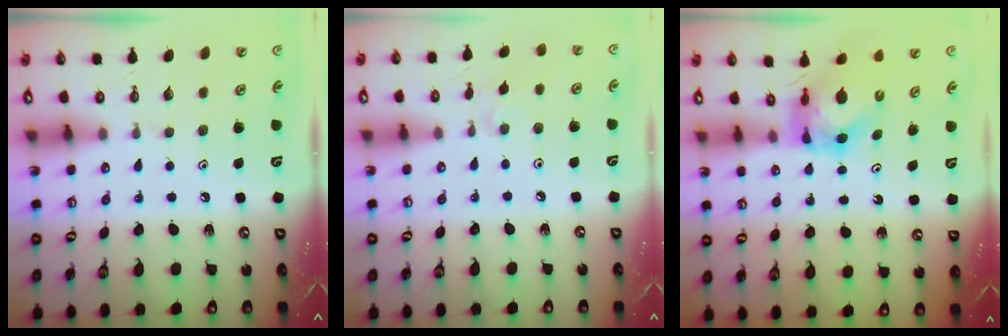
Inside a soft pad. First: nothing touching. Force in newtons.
{"total": 2.4, "press": 2.4, "slide": 0.4}
{"total": 5.2, "press": 5.2, "slide": 0.4}